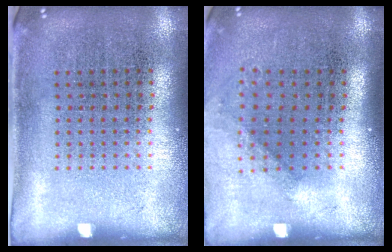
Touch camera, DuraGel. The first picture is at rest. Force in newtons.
{"total": 1.3, "press": 0.9, "slide": 0.8}